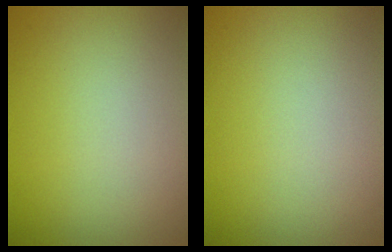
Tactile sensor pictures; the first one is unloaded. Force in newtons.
{"total": 0.0}